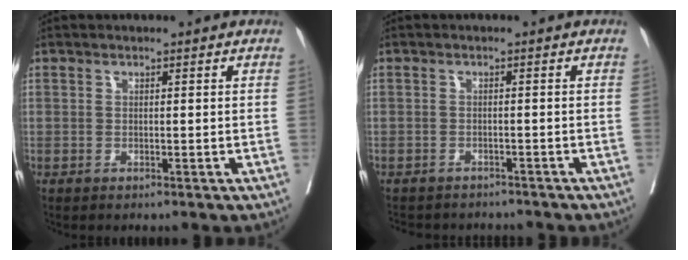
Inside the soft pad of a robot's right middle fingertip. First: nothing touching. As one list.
[{"total": 8.5, "force": [-7.9, 2.7, 1.9], "torque": [-0.039, -0.002, -0.096]}]